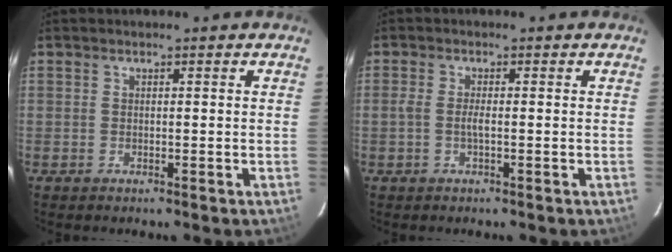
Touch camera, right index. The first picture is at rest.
{"total": 1.8, "force": [-0.5, 0.2, 1.8], "torque": [-0.037, 0.000, -0.011]}